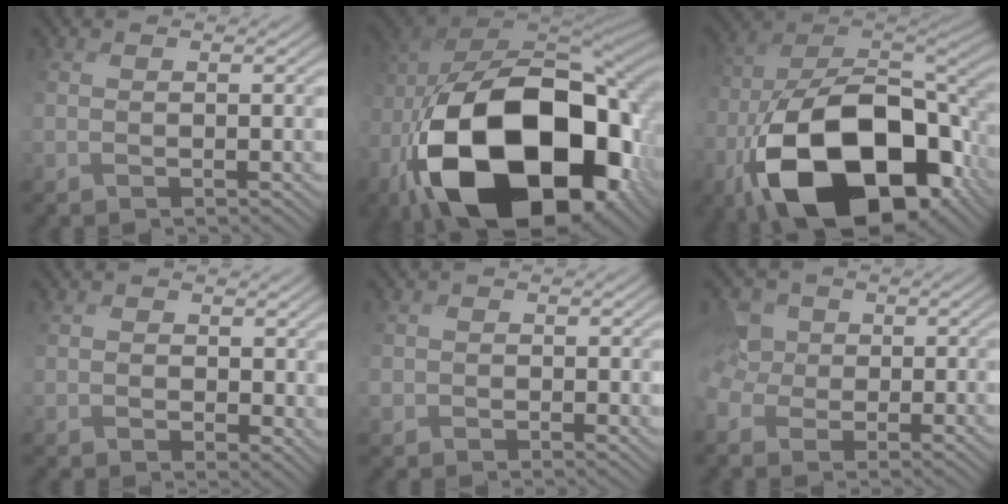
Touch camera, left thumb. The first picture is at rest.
{"total": 22.4, "force": [-8.6, 12.5, 16.4], "torque": [-0.352, -0.053, -0.114]}
{"total": 20.5, "force": [-9.5, 11.3, 14.2], "torque": [-0.283, -0.038, -0.142]}
{"total": 2.6, "force": [1.5, 1.8, 1.1], "torque": [-0.046, -0.008, 0.023]}
{"total": 1.1, "force": [0.6, 0.7, -0.5], "torque": [0.003, 0.000, 0.006]}
{"total": 4.6, "force": [-0.1, 4.0, 2.3], "torque": [-0.062, 0.008, -0.019]}